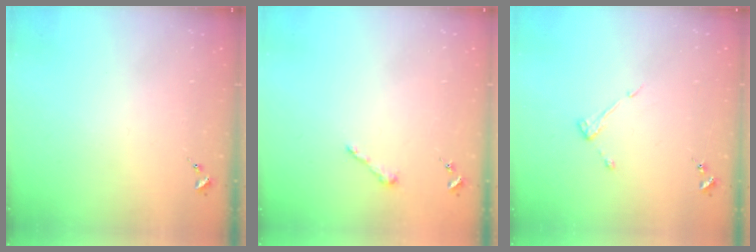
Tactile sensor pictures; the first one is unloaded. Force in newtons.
{"total": 3.6, "press": 3.6, "slide": 0.4}
{"total": 4.7, "press": 4.7, "slide": 0.6}